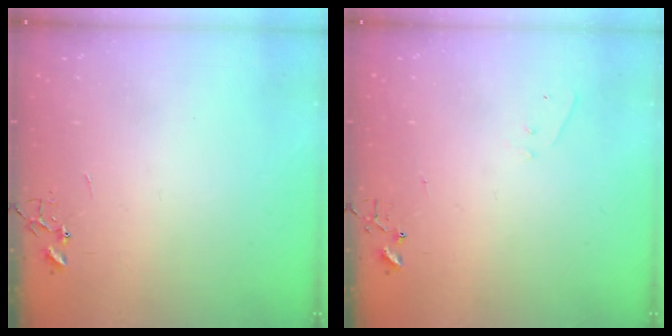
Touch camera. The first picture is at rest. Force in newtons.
{"total": 4.2, "press": 4.1, "slide": 0.6}